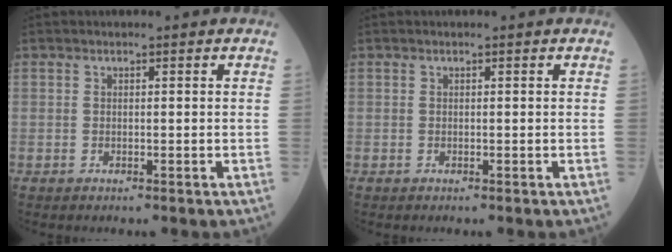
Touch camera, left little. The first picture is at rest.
{"total": 0.0}